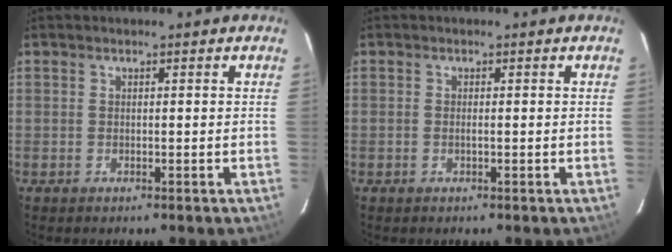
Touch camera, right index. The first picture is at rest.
{"total": 0.7, "force": [-0.2, 0.0, 0.6], "torque": [-0.012, 0.001, -0.005]}